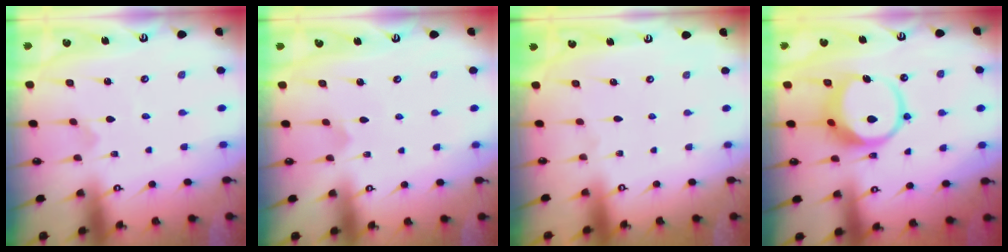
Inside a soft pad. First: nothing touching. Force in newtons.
{"total": 3.2, "press": 3.1, "slide": 0.2}
{"total": 0.0}
{"total": 10.3, "press": 10.2, "slide": 1.4}